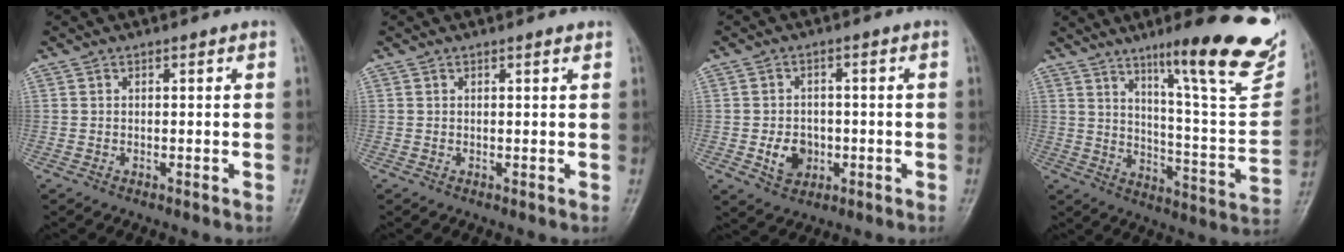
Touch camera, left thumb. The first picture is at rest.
{"total": 0.9, "force": [0.6, -0.1, 0.6], "torque": [-0.009, -0.002, 0.010]}
{"total": 5.6, "force": [-1.3, 4.4, 3.1], "torque": [-0.031, 0.007, -0.016]}
{"total": 23.8, "force": [15.2, 3.7, 17.9], "torque": [-0.218, -0.073, 0.227]}